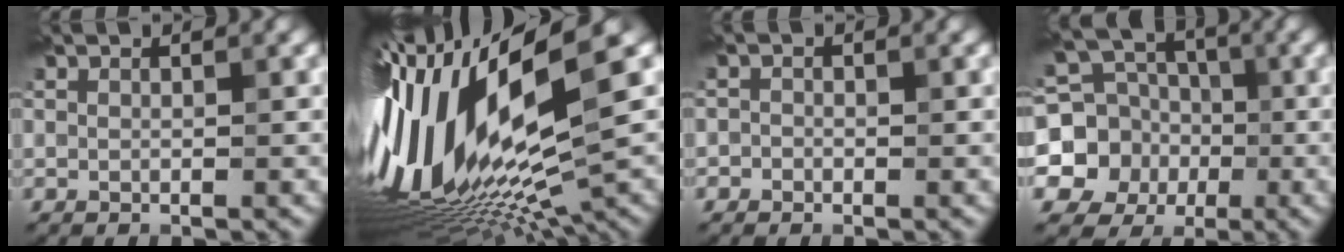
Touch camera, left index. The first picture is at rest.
{"total": 19.3, "force": [-0.8, 4.9, 18.7], "torque": [-0.362, -0.033, -0.006]}
{"total": 0.9, "force": [-0.5, 0.7, 0.0], "torque": [0.011, -0.001, -0.020]}
{"total": 9.2, "force": [-1.2, 8.5, 3.5], "torque": [-0.079, 0.007, -0.051]}